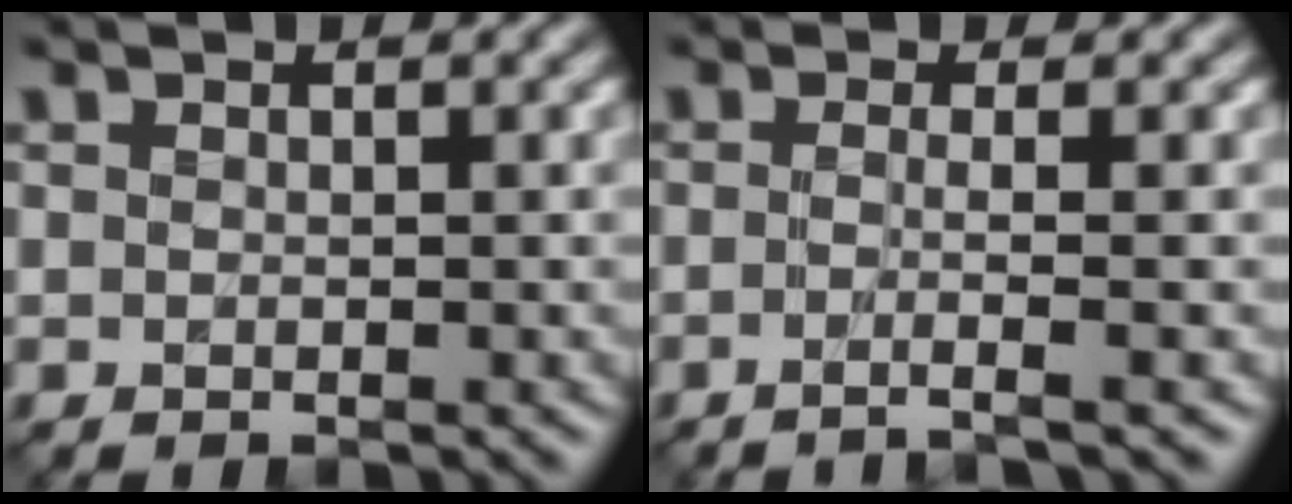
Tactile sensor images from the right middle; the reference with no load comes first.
{"total": 2.5, "force": [-0.7, 0.7, 2.3], "torque": [-0.022, -0.012, -0.028]}